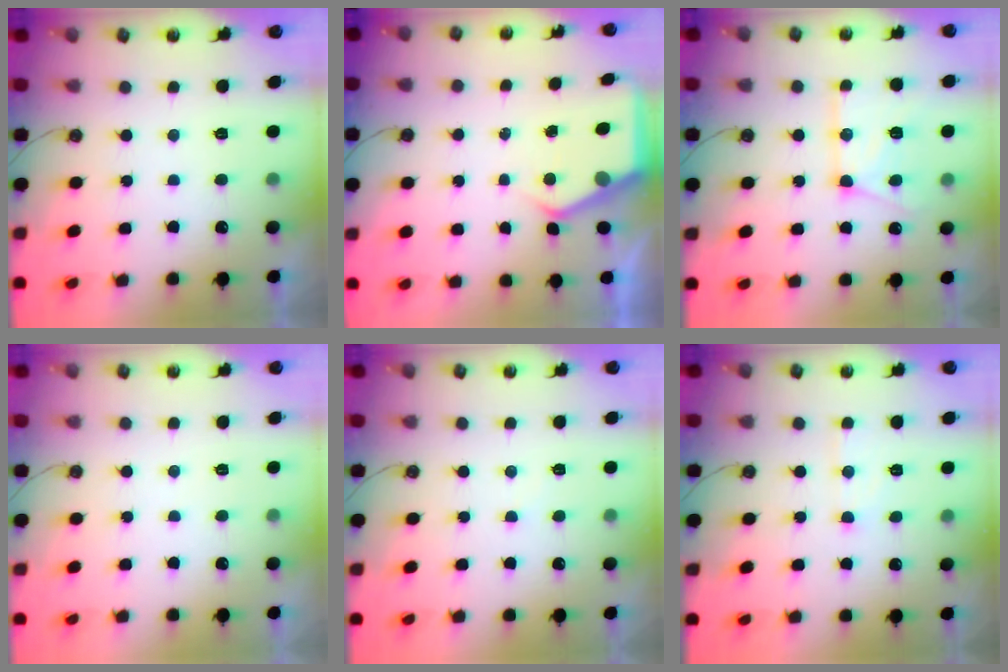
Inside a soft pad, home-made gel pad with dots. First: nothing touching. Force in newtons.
{"total": 4.4, "press": 4.3, "slide": 0.5}
{"total": 15.0, "press": 14.9, "slide": 1.7}
{"total": 2.3, "press": 2.3, "slide": 0.4}
{"total": 2.2, "press": 2.2, "slide": 0.3}
{"total": 7.0, "press": 7.0, "slide": 0.5}